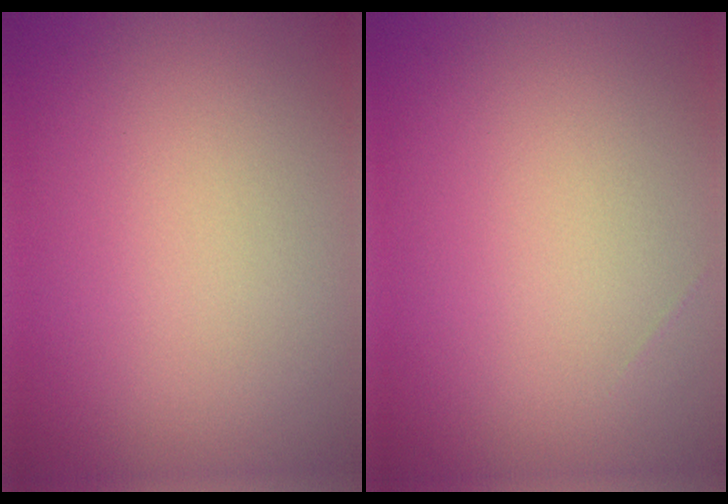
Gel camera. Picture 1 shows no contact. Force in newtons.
{"total": 0.0}